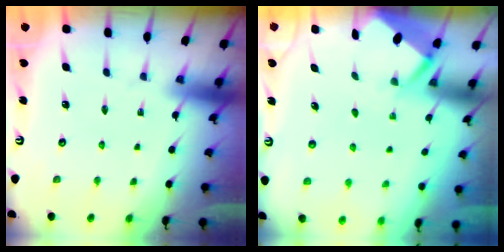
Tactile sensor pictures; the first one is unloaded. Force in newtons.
{"total": 2.6, "press": 2.6, "slide": 0.3}